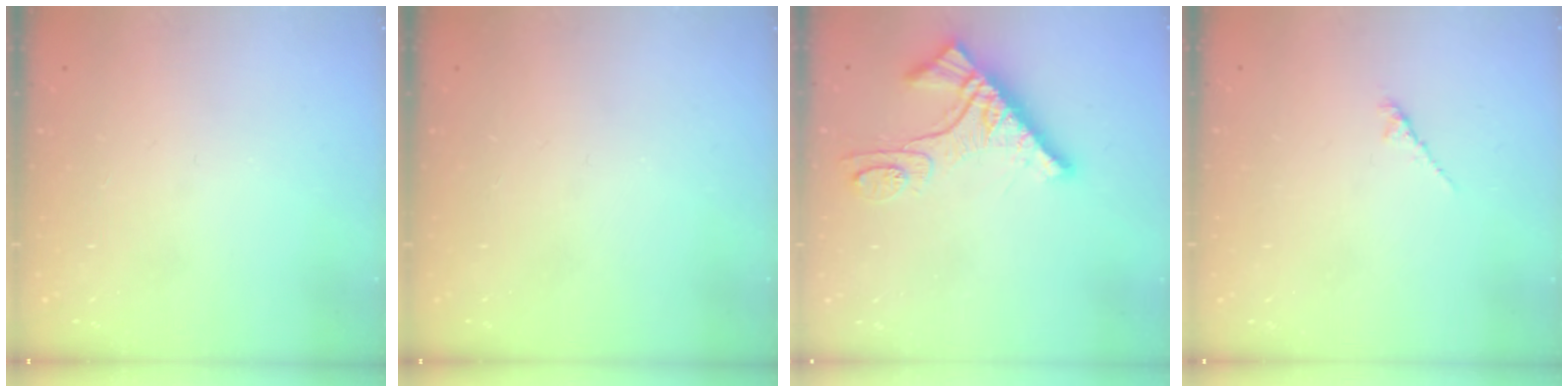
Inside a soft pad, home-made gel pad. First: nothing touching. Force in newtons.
{"total": 0.0}
{"total": 11.0, "press": 11.0, "slide": 1.1}
{"total": 2.0, "press": 2.0, "slide": 0.6}